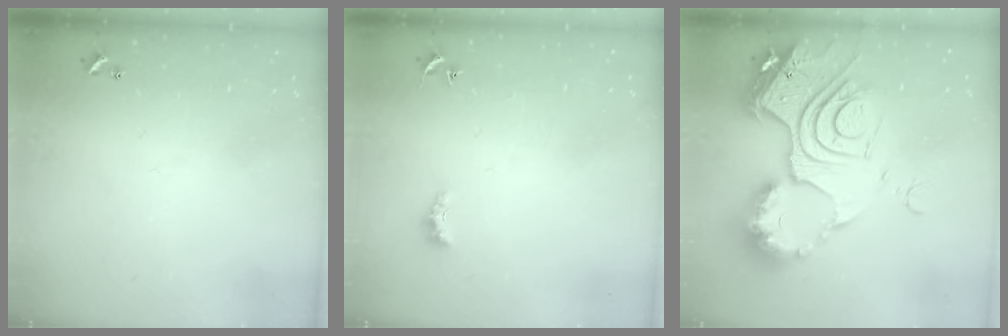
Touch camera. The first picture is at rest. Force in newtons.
{"total": 1.5, "press": 1.4, "slide": 0.5}
{"total": 25.1, "press": 24.9, "slide": 2.7}